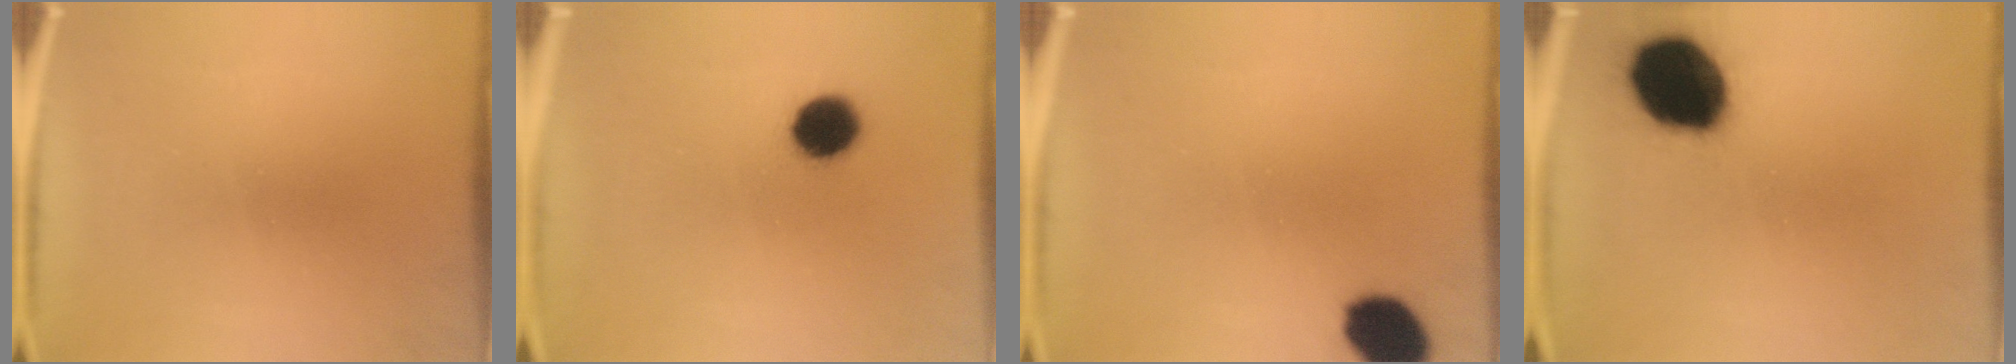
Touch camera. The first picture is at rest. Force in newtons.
{"total": 6.9}
{"total": 9.1}
{"total": 19.2}